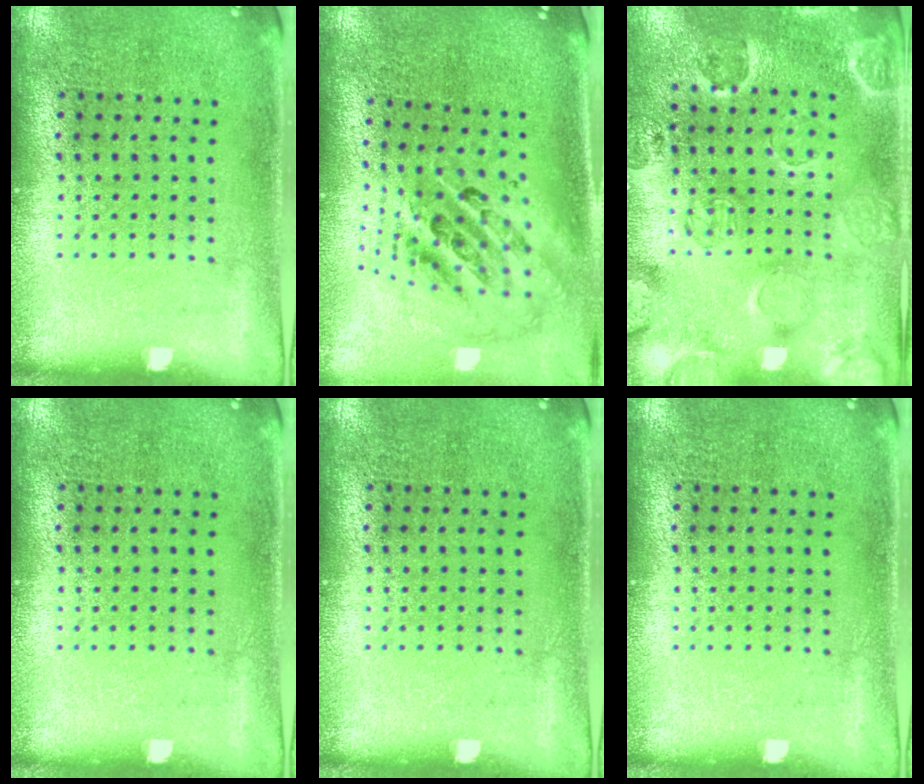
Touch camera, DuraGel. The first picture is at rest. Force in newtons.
{"total": 2.5, "press": 1.7, "slide": 1.9}
{"total": 2.4, "press": 2.0, "slide": 1.4}
{"total": 0.0}
{"total": 0.0}
{"total": 0.0}